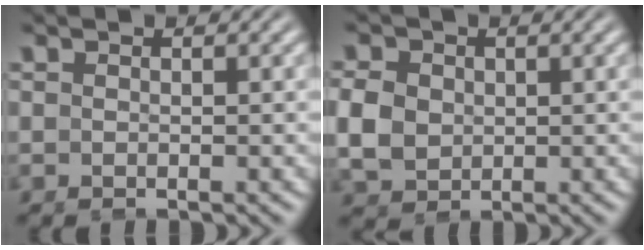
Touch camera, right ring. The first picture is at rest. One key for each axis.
{"total": 5.3, "fx": -0.5, "fy": 4.7, "fz": 2.3, "tx": -0.065, "ty": -0.022, "tz": 0.000}